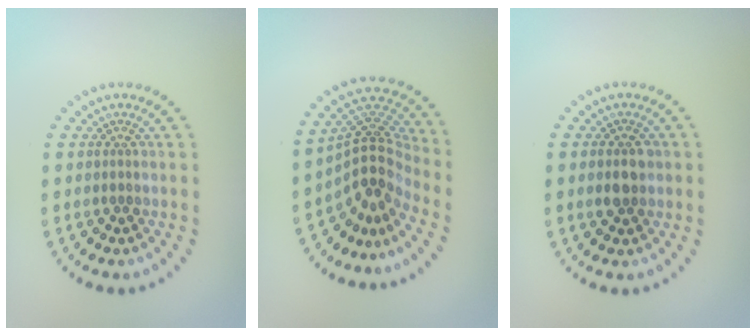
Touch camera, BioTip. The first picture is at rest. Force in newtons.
{"total": 4.7, "press": 3.7, "slide": 2.8}
{"total": 2.6, "press": 2.6, "slide": 0.1}